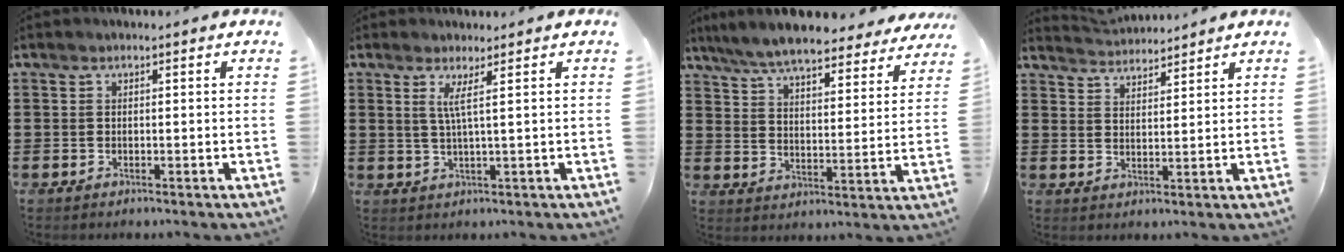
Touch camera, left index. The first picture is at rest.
{"total": 2.7, "force": [1.0, -0.4, 2.5], "torque": [-0.055, -0.006, 0.015]}
{"total": 7.7, "force": [7.2, 0.6, 2.7], "torque": [-0.083, -0.035, 0.127]}
{"total": 3.2, "force": [3.2, -0.1, -0.5], "torque": [-0.001, -0.015, 0.060]}